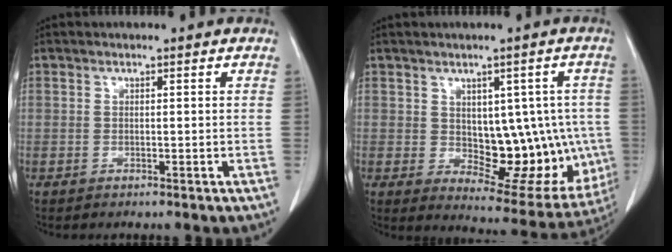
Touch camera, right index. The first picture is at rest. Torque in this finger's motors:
{"motor_torque": [0.32, 0.03, 0.16, 0.06]}